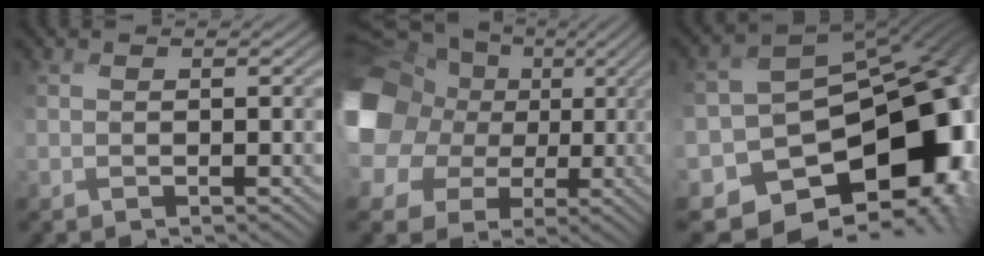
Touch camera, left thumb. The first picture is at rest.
{"total": 18.2, "force": [2.1, 14.7, 10.5], "torque": [-0.275, -0.005, 0.040]}
{"total": 16.5, "force": [-7.8, 11.9, 8.4], "torque": [-0.123, -0.029, -0.096]}